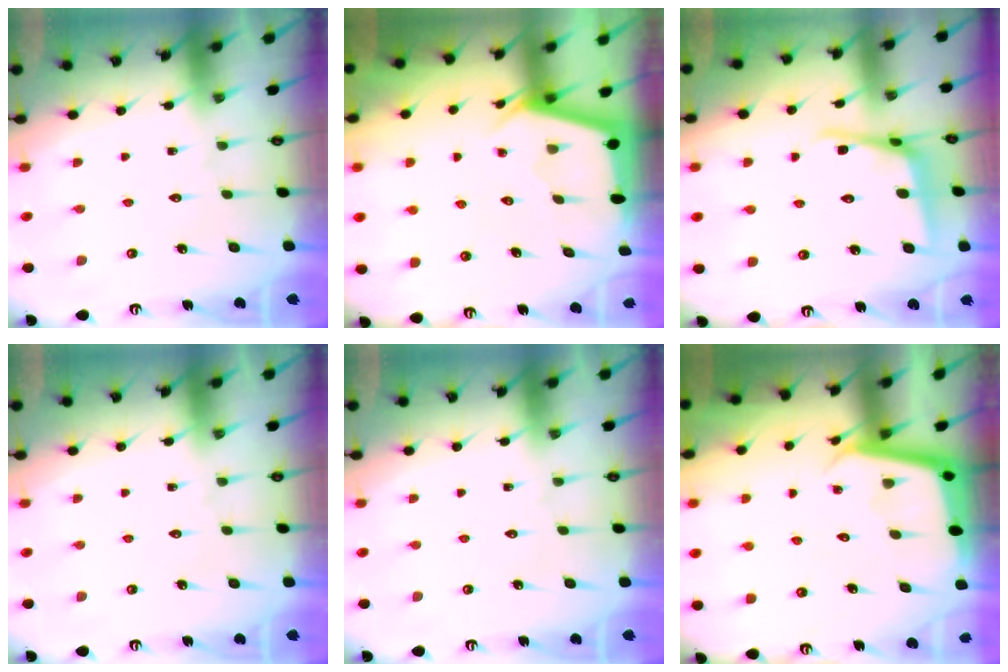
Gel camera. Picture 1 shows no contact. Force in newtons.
{"total": 2.8, "press": 2.8, "slide": 0.3}
{"total": 7.8, "press": 7.7, "slide": 1.0}
{"total": 0.0}
{"total": 0.0}
{"total": 3.5, "press": 3.5, "slide": 0.3}